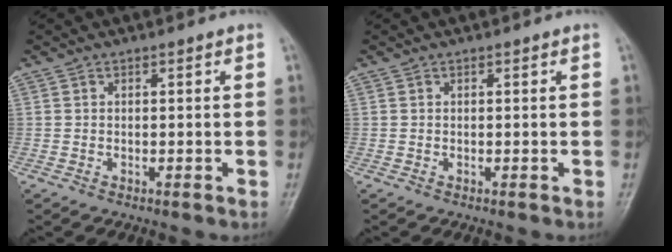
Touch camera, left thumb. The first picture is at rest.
{"total": 0.0}